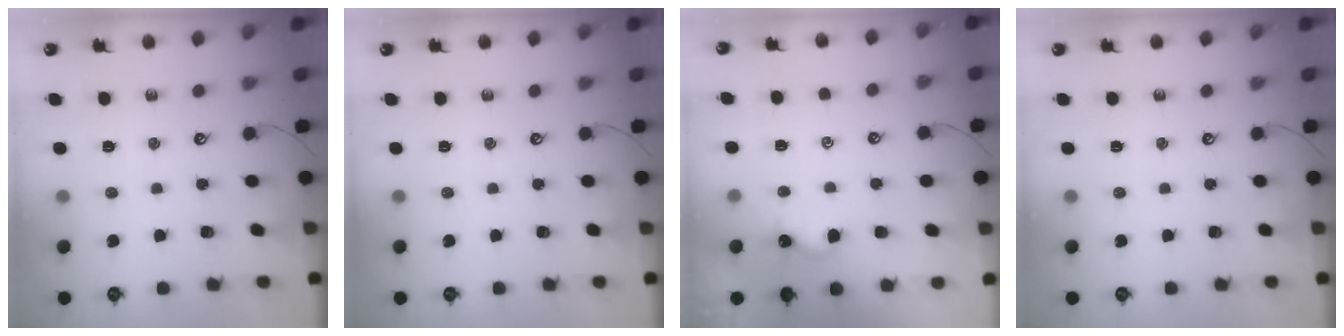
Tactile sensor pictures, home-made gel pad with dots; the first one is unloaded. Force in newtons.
{"total": 0.0}
{"total": 0.9, "press": 0.8, "slide": 0.3}
{"total": 0.0}